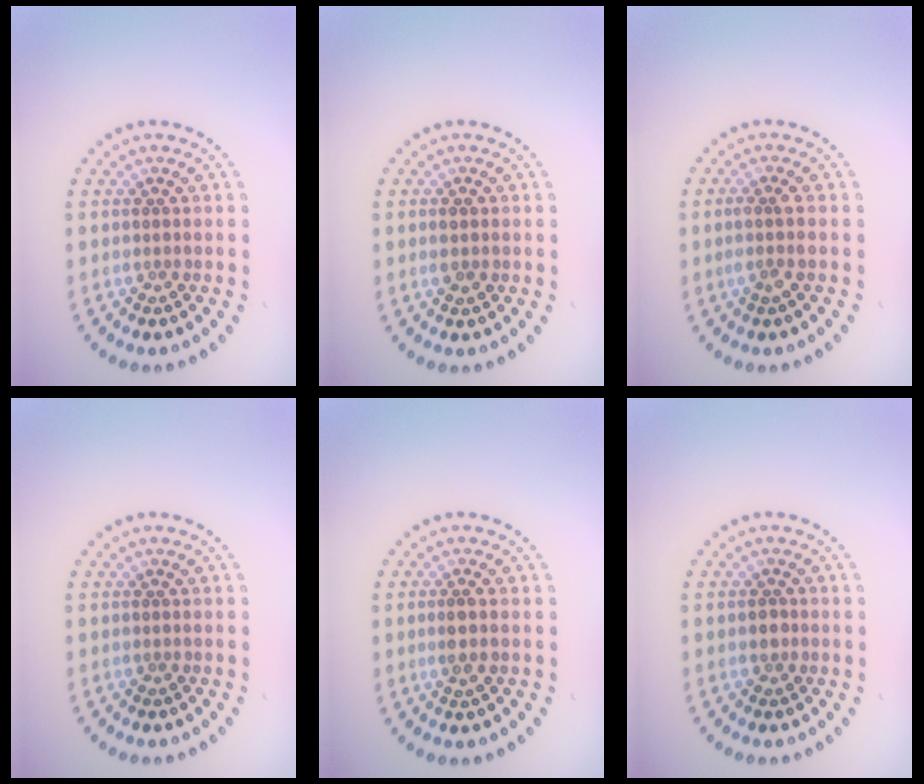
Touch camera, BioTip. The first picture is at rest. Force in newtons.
{"total": 1.0, "press": 1.0, "slide": 0.3}
{"total": 1.6, "press": 1.4, "slide": 0.8}
{"total": 0.0}
{"total": 1.6, "press": 1.5, "slide": 0.6}
{"total": 1.0, "press": 1.0, "slide": 0.4}